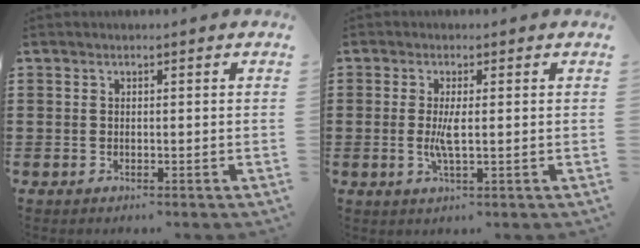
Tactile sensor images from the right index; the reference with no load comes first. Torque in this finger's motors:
{"motor_torque": [2.14, 0.00, 0.04, -0.04]}